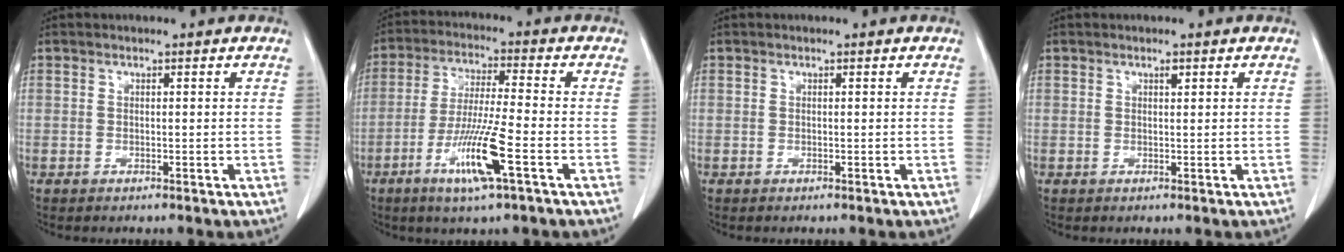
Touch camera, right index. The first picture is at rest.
{"total": 10.6, "force": [-4.5, -0.2, 9.6], "torque": [-0.188, -0.019, -0.087]}
{"total": 0.0}
{"total": 0.6, "force": [0.4, 0.2, 0.5], "torque": [-0.011, -0.002, 0.006]}